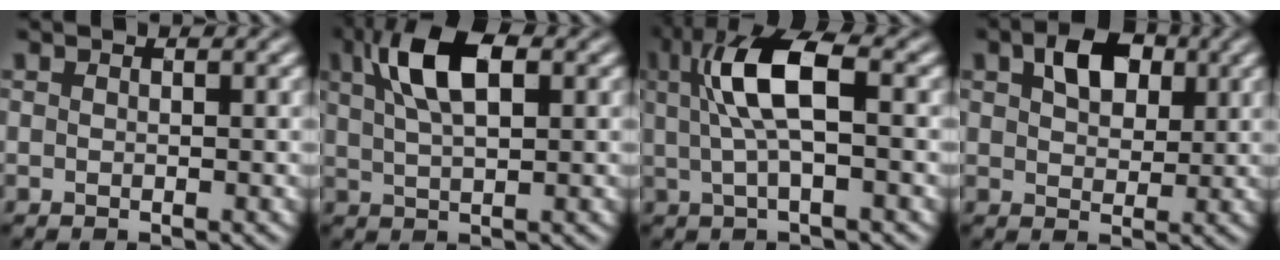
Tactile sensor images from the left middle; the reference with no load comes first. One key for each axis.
{"total": 6.4, "fx": 2.3, "fy": 2.6, "fz": 5.4, "tx": -0.110, "ty": 0.012, "tz": 0.038}
{"total": 6.4, "fx": 0.9, "fy": 2.0, "fz": 6.0, "tx": -0.131, "ty": 0.010, "tz": 0.019}
{"total": 3.9, "fx": 1.5, "fy": 2.5, "fz": 2.5, "tx": -0.054, "ty": 0.005, "tz": 0.027}